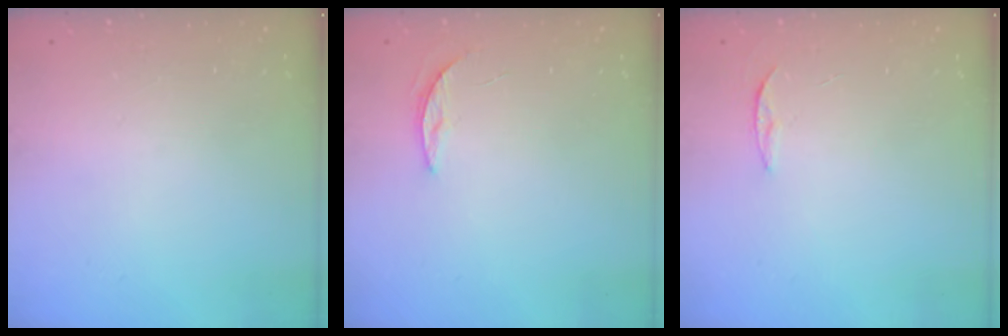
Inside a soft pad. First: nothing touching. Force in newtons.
{"total": 4.5, "press": 4.4, "slide": 0.4}
{"total": 3.4, "press": 3.4, "slide": 0.4}